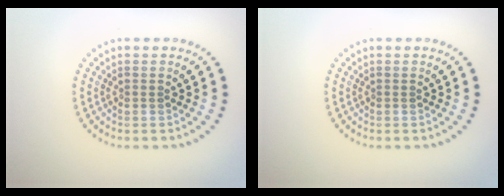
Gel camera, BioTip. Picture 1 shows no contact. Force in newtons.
{"total": 0.0}